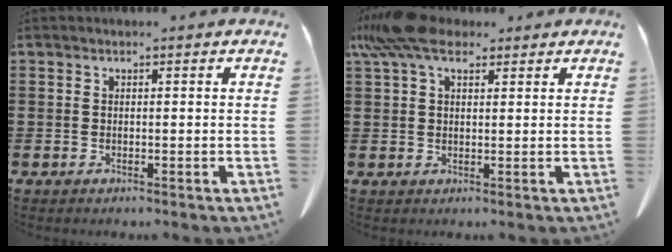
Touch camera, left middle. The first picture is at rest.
{"total": 6.9, "force": [4.3, 2.8, 4.5], "torque": [-0.109, 0.002, 0.080]}